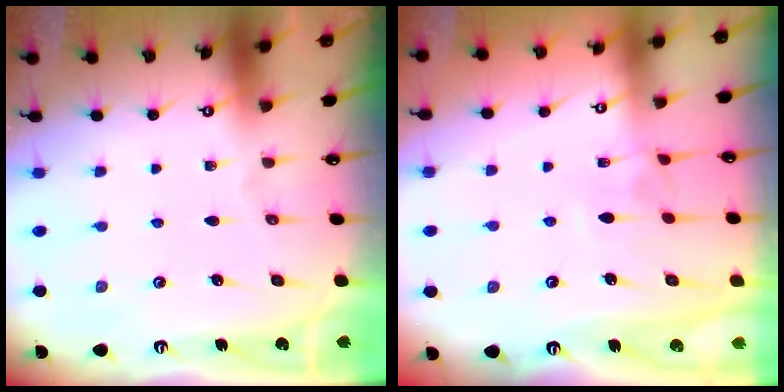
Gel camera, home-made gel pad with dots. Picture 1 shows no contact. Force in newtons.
{"total": 3.8, "press": 3.8, "slide": 0.2}